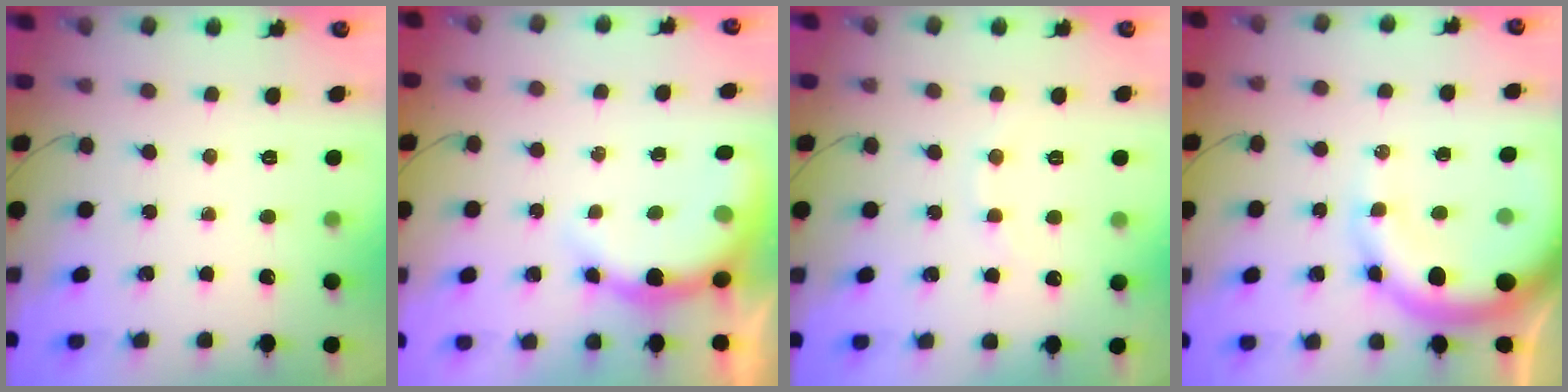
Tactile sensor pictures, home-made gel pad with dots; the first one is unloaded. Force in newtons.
{"total": 8.6, "press": 8.6, "slide": 0.7}
{"total": 5.9, "press": 5.8, "slide": 1.2}
{"total": 12.6, "press": 12.3, "slide": 2.9}